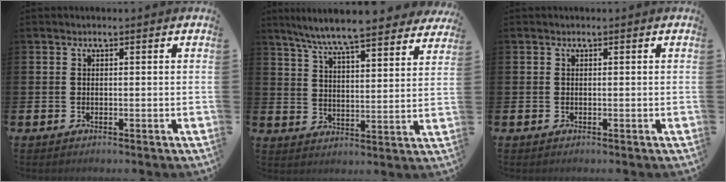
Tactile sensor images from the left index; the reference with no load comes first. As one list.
[{"total": 8.3, "force": [7.8, 0.5, 2.8], "torque": [-0.076, -0.052, 0.135]}, {"total": 0.0}]